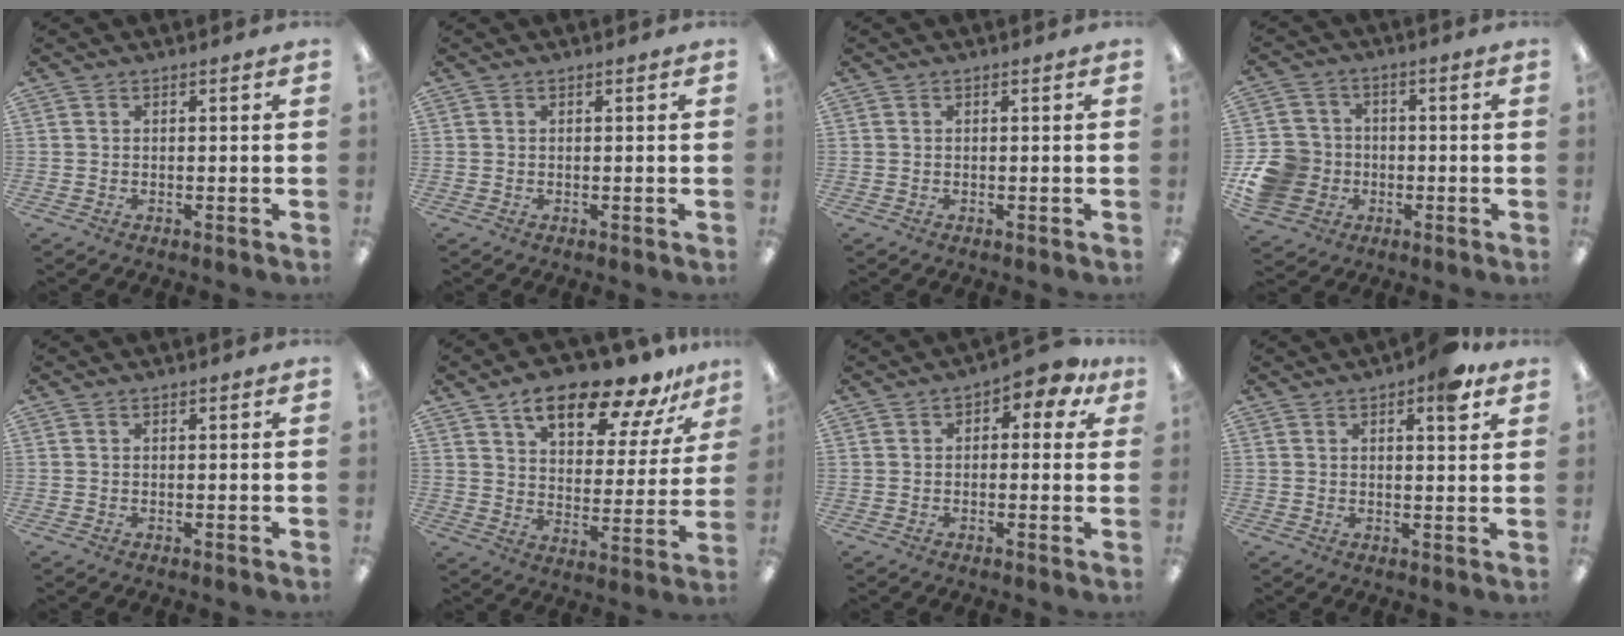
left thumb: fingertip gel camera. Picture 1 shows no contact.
{"total": 0.0}
{"total": 0.0}
{"total": 11.5, "force": [-3.1, 10.5, 3.7], "torque": [-0.087, 0.030, -0.049]}
{"total": 0.0}
{"total": 17.6, "force": [13.0, 6.5, 9.9], "torque": [-0.159, -0.069, 0.220]}
{"total": 4.9, "force": [1.8, 2.8, 3.6], "torque": [-0.043, -0.003, 0.023]}
{"total": 6.0, "force": [3.6, 1.9, 4.4], "torque": [-0.056, -0.012, 0.055]}